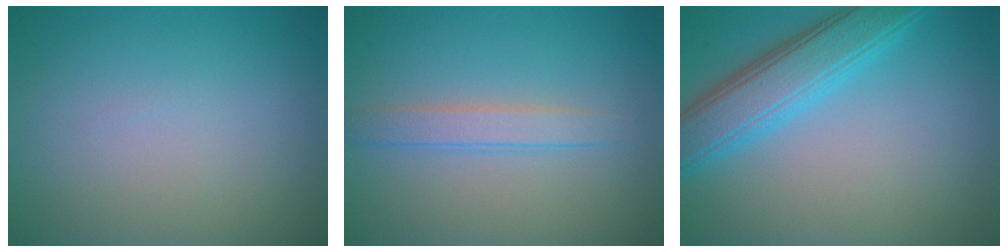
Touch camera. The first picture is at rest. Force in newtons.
{"total": 2.1, "press": 2.1, "slide": 0.1}
{"total": 5.7, "press": 5.7, "slide": 0.3}